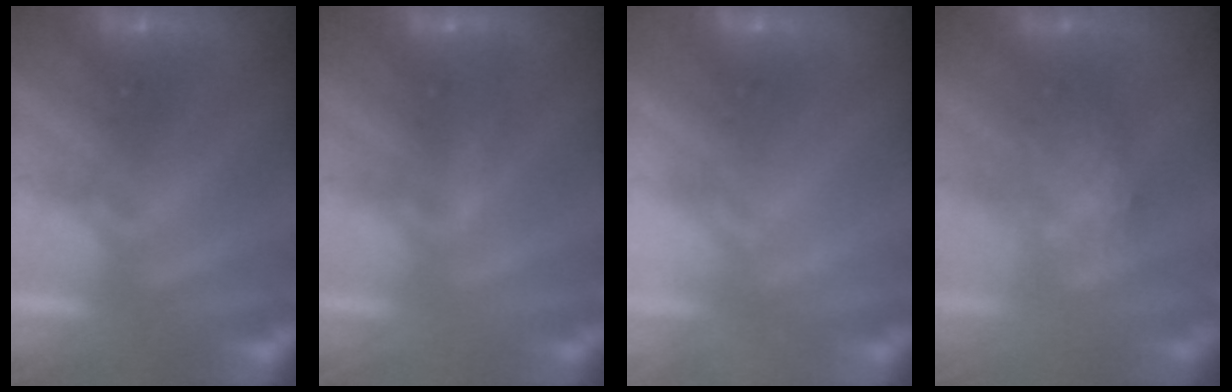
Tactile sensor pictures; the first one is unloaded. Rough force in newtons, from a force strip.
{"total": 3.1}
{"total": 2.0}
{"total": 2.7}